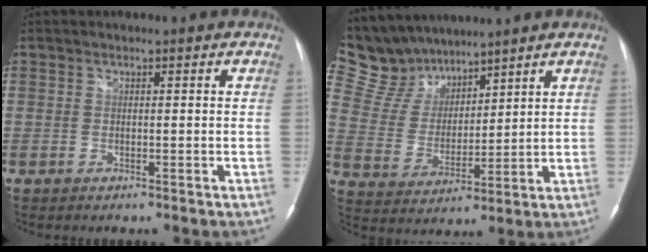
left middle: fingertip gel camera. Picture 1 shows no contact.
{"total": 9.8, "force": [9.1, 3.5, 0.8], "torque": [-0.039, 0.021, 0.196]}